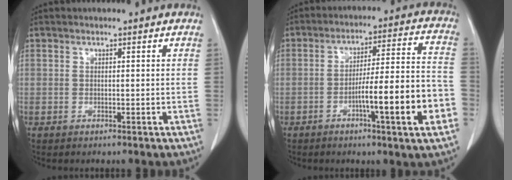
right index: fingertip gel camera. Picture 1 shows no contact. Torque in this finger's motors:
{"motor_torque": [1.22, -0.92, 0.66, 0.12]}